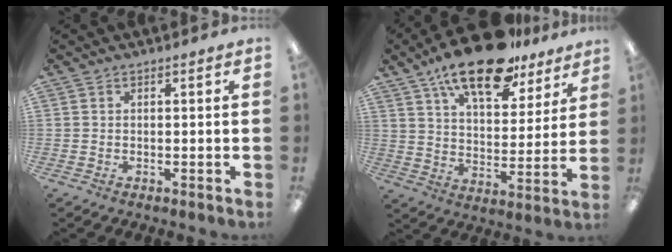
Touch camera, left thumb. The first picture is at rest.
{"total": 18.6, "force": [13.3, 7.6, 10.7], "torque": [-0.179, -0.067, 0.226]}